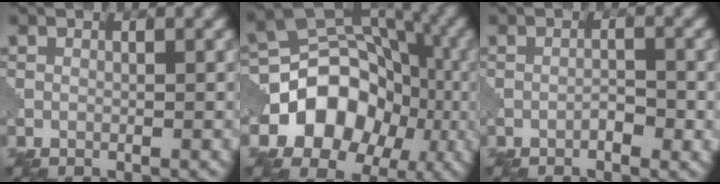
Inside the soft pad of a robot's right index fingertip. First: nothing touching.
{"total": 11.4, "force": [-3.2, 8.7, 6.6], "torque": [-0.100, 0.007, -0.070]}
{"total": 1.4, "force": [-0.7, 0.5, 1.1], "torque": [-0.018, 0.002, -0.014]}